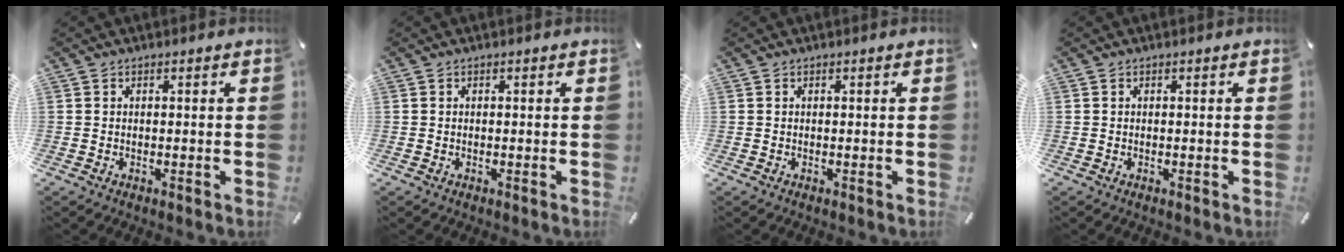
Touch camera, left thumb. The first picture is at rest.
{"total": 0.0}
{"total": 0.0}
{"total": 0.0}